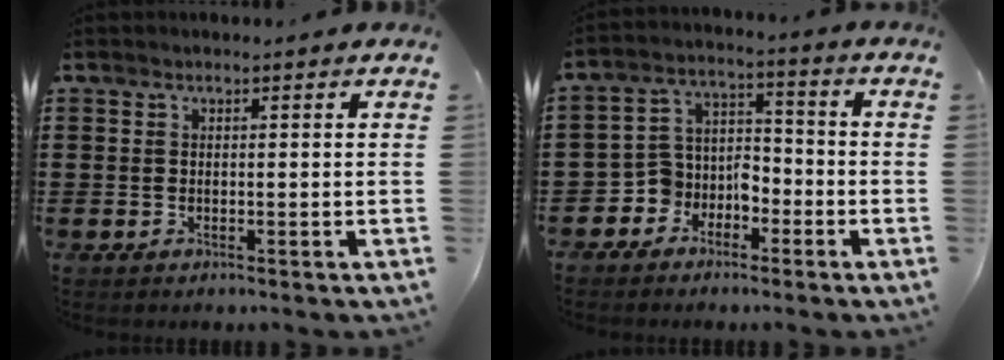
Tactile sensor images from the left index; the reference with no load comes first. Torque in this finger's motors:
{"motor_torque": [0.58, 1.26, 0.17, 0.02]}